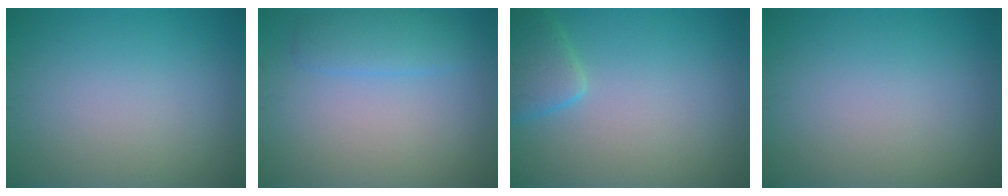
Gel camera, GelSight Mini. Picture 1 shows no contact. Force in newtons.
{"total": 2.5, "press": 2.5, "slide": 0.2}
{"total": 2.9, "press": 2.9, "slide": 0.1}
{"total": 0.0}